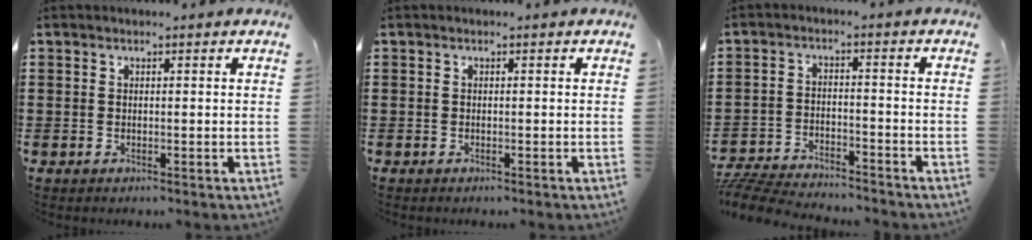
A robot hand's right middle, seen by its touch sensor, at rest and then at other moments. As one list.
[{"total": 0.0}, {"total": 6.3, "force": [-6.2, 0.7, 1.1], "torque": [-0.030, 0.008, -0.126]}]